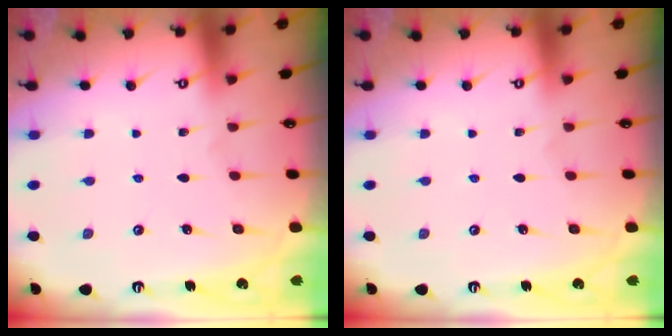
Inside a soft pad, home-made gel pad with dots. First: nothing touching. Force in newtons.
{"total": 0.0}